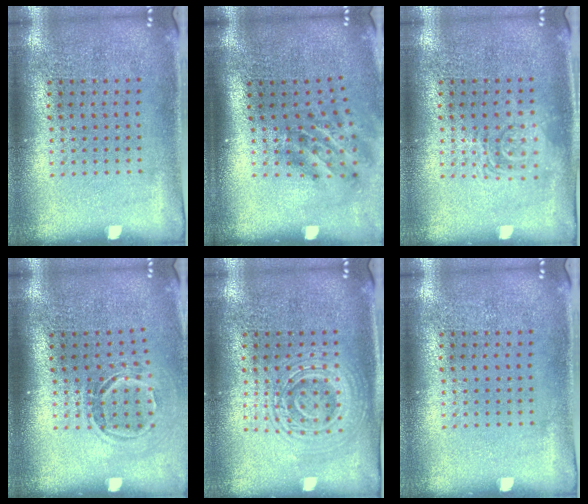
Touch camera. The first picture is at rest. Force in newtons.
{"total": 1.9, "press": 1.1, "slide": 1.5}
{"total": 1.2, "press": 1.2, "slide": 0.2}
{"total": 1.6, "press": 1.1, "slide": 1.2}
{"total": 2.8, "press": 2.8, "slide": 0.4}
{"total": 0.0}